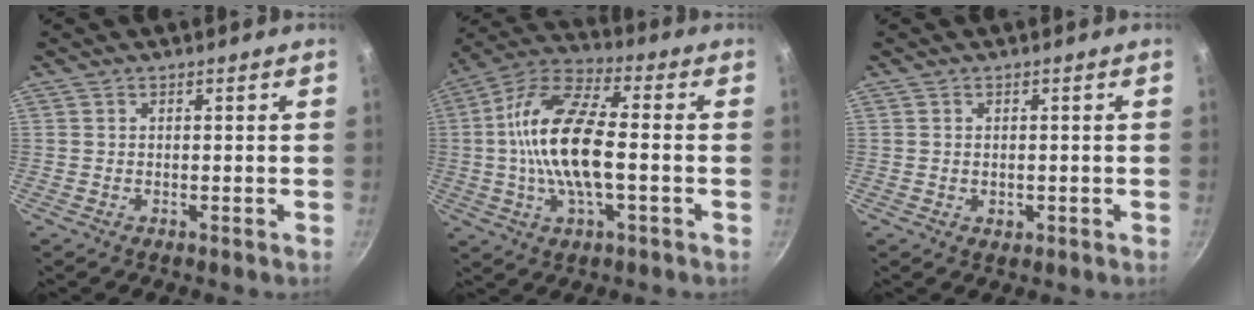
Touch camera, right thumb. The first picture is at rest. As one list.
[{"total": 17.0, "force": [-0.9, 6.9, 15.5], "torque": [-0.292, 0.033, -0.035]}, {"total": 1.4, "force": [0.1, 1.1, 0.8], "torque": [-0.008, -0.001, 0.003]}]